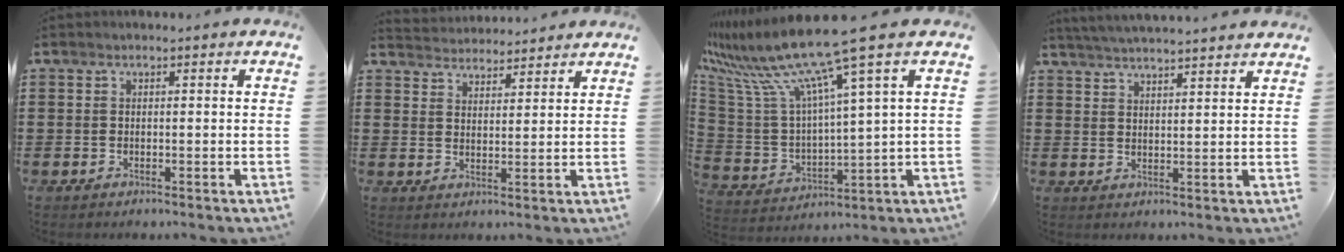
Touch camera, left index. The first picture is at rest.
{"total": 3.5, "force": [3.4, 0.1, -0.5], "torque": [-0.004, -0.015, 0.063]}
{"total": 12.5, "force": [9.0, 0.2, 8.6], "torque": [-0.218, -0.062, 0.141]}
{"total": 3.5, "force": [3.4, -0.7, -0.2], "torque": [-0.009, -0.020, 0.059]}